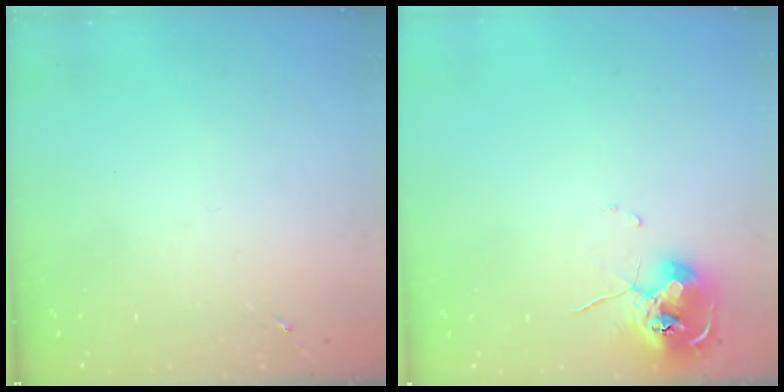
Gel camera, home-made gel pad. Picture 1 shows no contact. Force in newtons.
{"total": 10.1, "press": 10.0, "slide": 0.9}